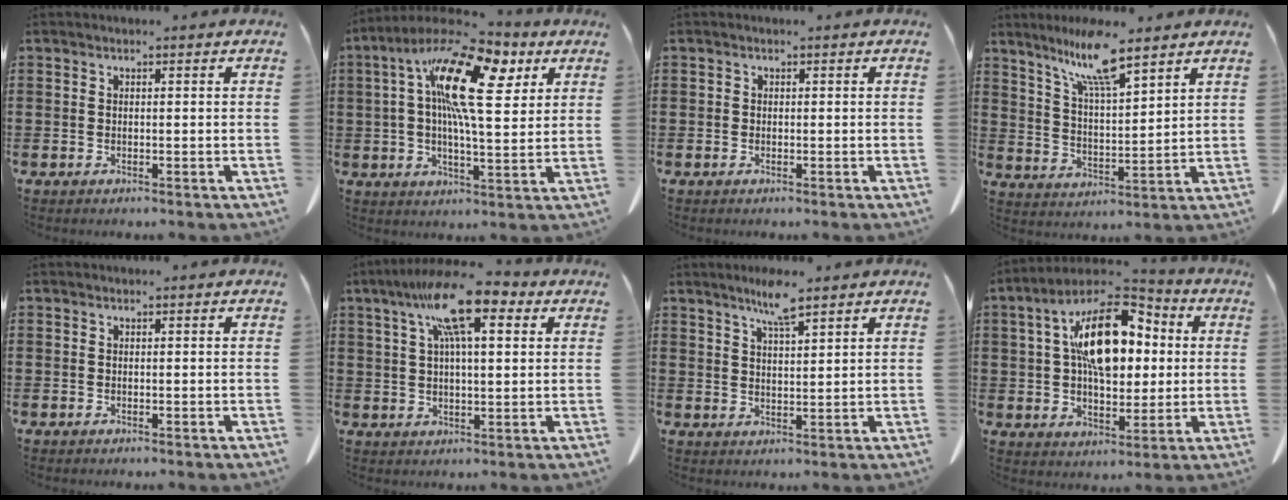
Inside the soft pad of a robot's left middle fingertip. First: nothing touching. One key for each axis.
{"total": 15.4, "fx": 6.5, "fy": 5.6, "fz": 12.8, "tx": -0.240, "ty": -0.016, "tz": 0.105}
{"total": 0.0}
{"total": 9.8, "fx": 7.4, "fy": 1.2, "fz": 6.3, "tx": -0.141, "ty": -0.020, "tz": 0.131}
{"total": 0.0}
{"total": 12.1, "fx": 6.4, "fy": 3.1, "fz": 9.8, "tx": -0.192, "ty": -0.004, "tz": 0.108}
{"total": 5.1, "fx": 3.8, "fy": 0.3, "fz": 3.4, "tx": -0.068, "ty": -0.006, "tz": 0.063}
{"total": 14.3, "fx": 3.5, "fy": 7.8, "fz": 11.5, "tx": -0.207, "ty": 0.019, "tz": 0.060}